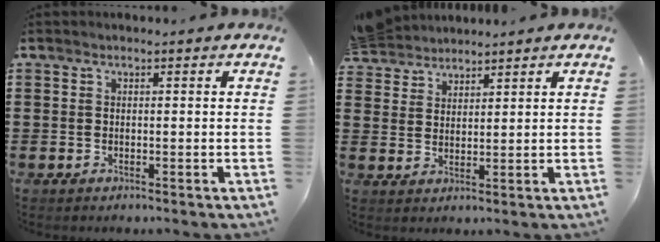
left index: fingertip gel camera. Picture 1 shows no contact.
{"total": 4.4, "force": [4.2, 1.3, 0.2], "torque": [-0.021, -0.008, 0.082]}